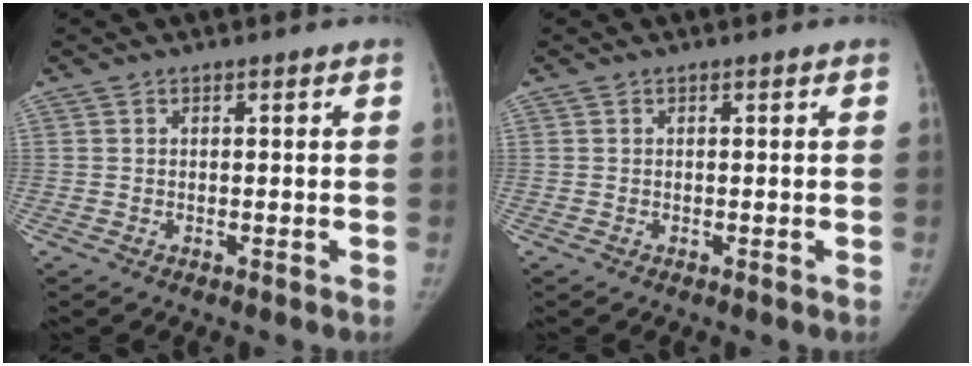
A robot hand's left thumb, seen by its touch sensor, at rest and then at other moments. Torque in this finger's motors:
{"motor_torque": [0.06, -0.03, 0.27, -0.21, 0.01]}